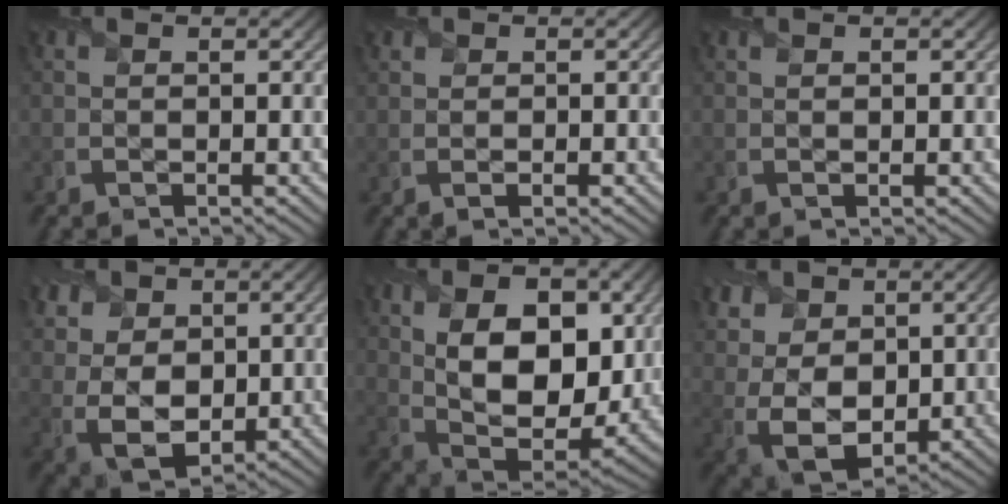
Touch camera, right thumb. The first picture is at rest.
{"total": 1.2, "force": [0.2, 0.6, 1.0], "torque": [-0.018, -0.001, 0.006]}
{"total": 0.6, "force": [0.4, 0.1, 0.4], "torque": [-0.009, 0.002, 0.007]}
{"total": 8.6, "force": [2.7, 6.4, 5.1], "torque": [-0.151, 0.012, 0.055]}
{"total": 13.3, "force": [2.8, 8.0, 10.2], "torque": [-0.180, -0.005, 0.047]}
{"total": 10.0, "force": [2.9, 7.3, 6.2], "torque": [-0.174, 0.011, 0.061]}